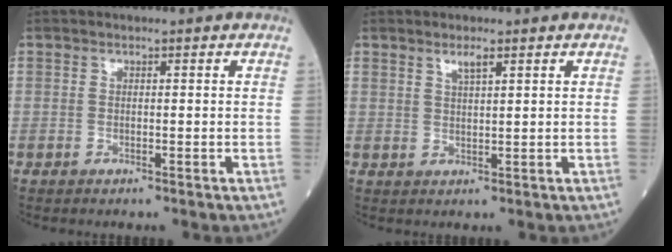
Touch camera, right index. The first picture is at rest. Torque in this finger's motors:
{"motor_torque": [0.05, 0.08, 0.01, 0.02]}